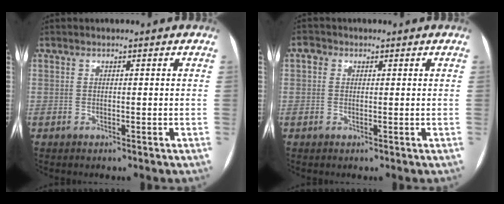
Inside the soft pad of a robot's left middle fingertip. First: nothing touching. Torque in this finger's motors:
{"motor_torque": [-0.01, 0.00, -0.03, -0.01]}